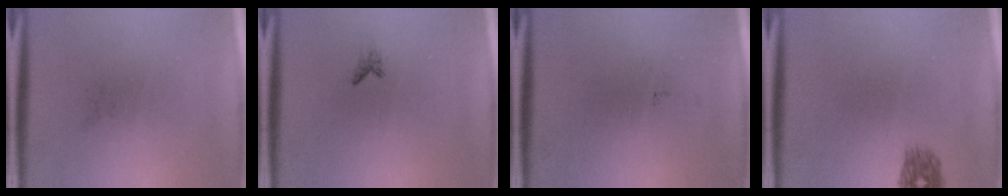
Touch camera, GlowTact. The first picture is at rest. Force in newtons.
{"total": 0.6}
{"total": 0.0}
{"total": 1.6}